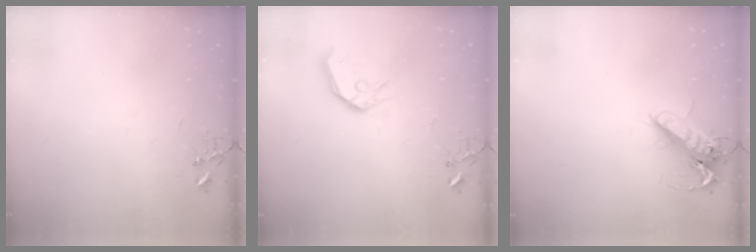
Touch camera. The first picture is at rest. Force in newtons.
{"total": 11.3, "press": 11.2, "slide": 1.5}
{"total": 13.3, "press": 13.1, "slide": 2.4}